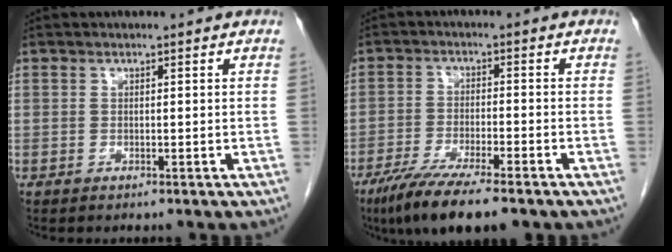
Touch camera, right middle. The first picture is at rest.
{"total": 10.8, "force": [-7.9, 1.5, 7.3], "torque": [-0.121, -0.025, -0.127]}